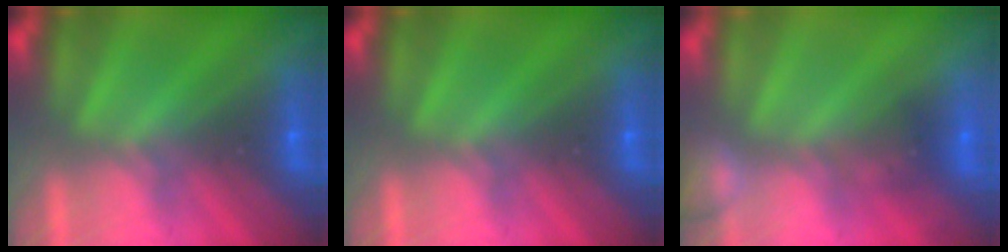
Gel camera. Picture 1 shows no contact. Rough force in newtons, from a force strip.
{"total": 0.0}
{"total": 2.4}